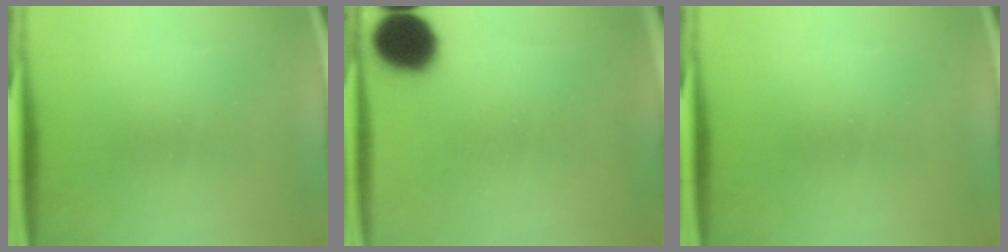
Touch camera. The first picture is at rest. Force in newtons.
{"total": 10.4}
{"total": 0.0}